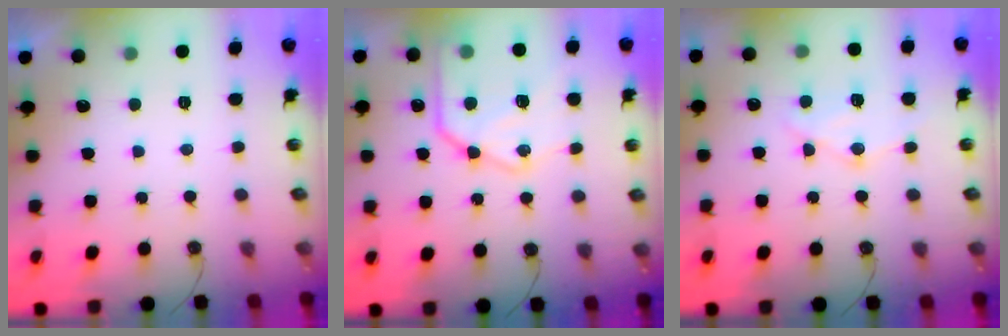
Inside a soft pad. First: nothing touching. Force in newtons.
{"total": 18.3, "press": 18.2, "slide": 1.7}
{"total": 10.8, "press": 10.8, "slide": 0.5}